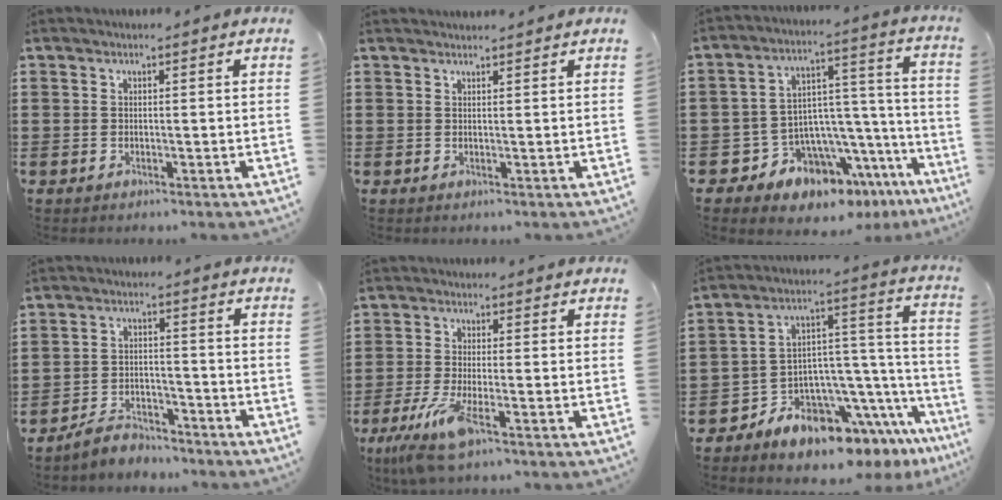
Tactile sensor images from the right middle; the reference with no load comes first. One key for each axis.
{"total": 1.1, "fx": 1.1, "fy": -0.1, "fz": 0.0, "tx": -0.002, "ty": -0.001, "tz": 0.022}
{"total": 9.7, "fx": -8.1, "fy": 4.8, "fz": 2.5, "tx": -0.058, "ty": 0.013, "tz": -0.149}
{"total": 4.5, "fx": -4.4, "fy": 0.9, "fz": 0.3, "tx": -0.008, "ty": 0.009, "tz": -0.090}
{"total": 6.1, "fx": -3.6, "fy": 0.8, "fz": 4.9, "tx": -0.112, "ty": -0.022, "tz": -0.069}
{"total": 8.4, "fx": -7.5, "fy": 2.9, "fz": 2.3, "tx": -0.047, "ty": -0.013, "tz": -0.145}